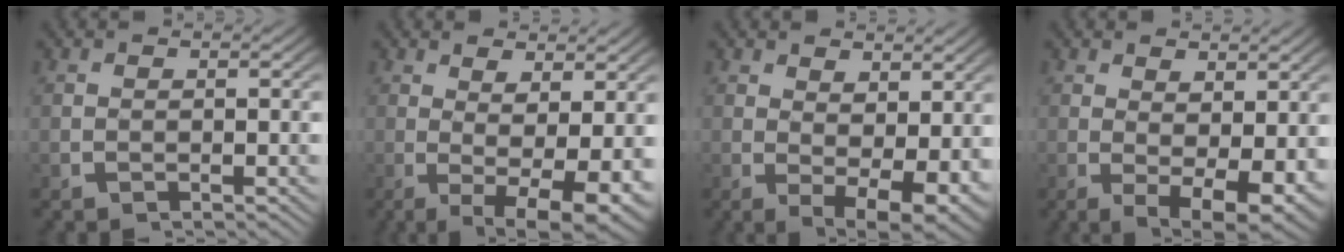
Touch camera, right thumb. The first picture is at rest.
{"total": 7.3, "force": [-1.1, 3.2, 6.4], "torque": [-0.107, -0.037, 0.003]}
{"total": 5.4, "force": [-0.2, 3.1, 4.4], "torque": [-0.079, -0.040, 0.017]}
{"total": 6.0, "force": [-0.8, 3.3, 4.9], "torque": [-0.089, -0.041, 0.009]}